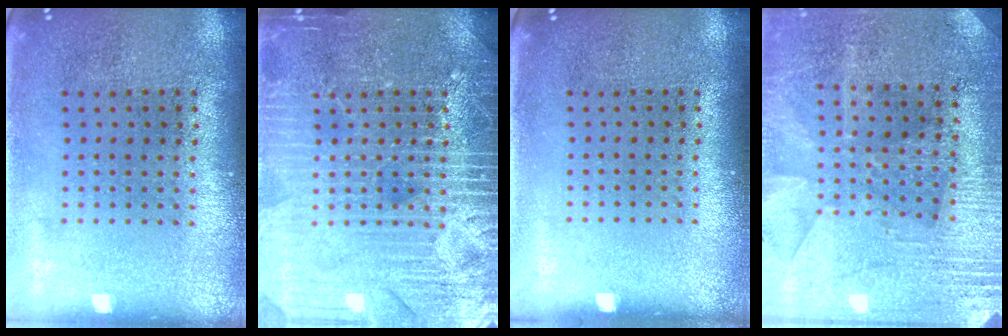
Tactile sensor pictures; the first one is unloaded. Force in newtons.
{"total": 6.4, "press": 6.4, "slide": 0.8}
{"total": 0.0}
{"total": 2.8, "press": 2.7, "slide": 0.6}